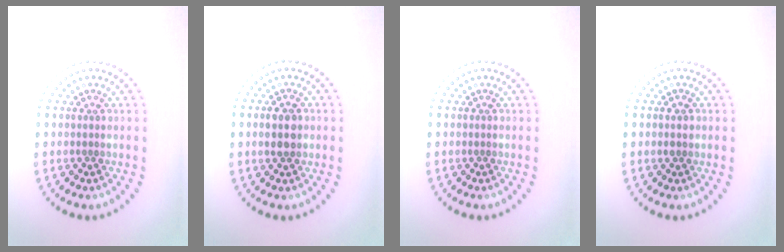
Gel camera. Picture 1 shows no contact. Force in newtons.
{"total": 2.8, "press": 2.8, "slide": 0.1}
{"total": 0.0}
{"total": 1.3, "press": 1.3, "slide": 0.1}